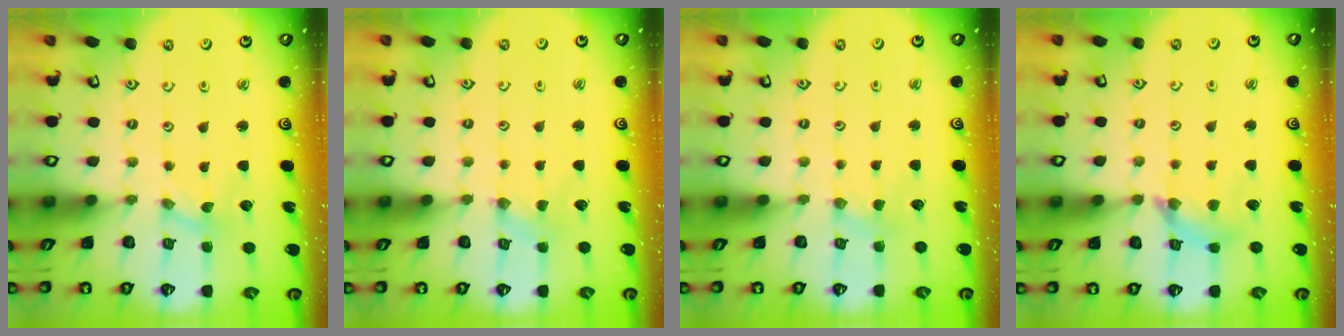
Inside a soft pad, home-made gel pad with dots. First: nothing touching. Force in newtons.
{"total": 0.9, "press": 0.9, "slide": 0.2}
{"total": 2.1, "press": 2.1, "slide": 0.3}
{"total": 7.8, "press": 7.8, "slide": 0.8}